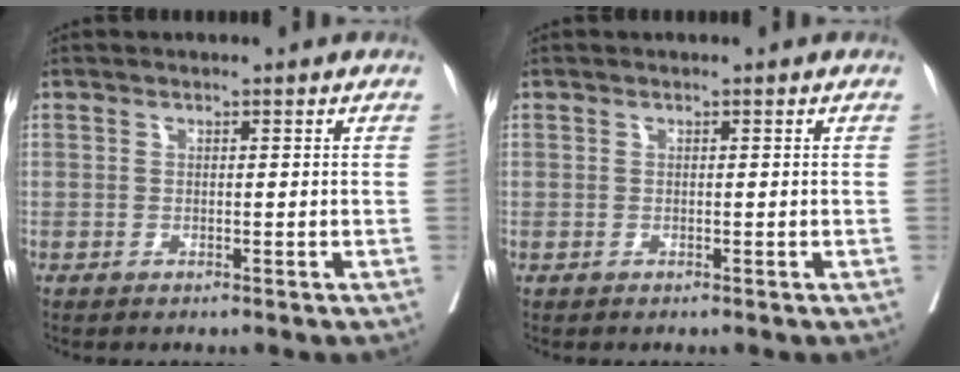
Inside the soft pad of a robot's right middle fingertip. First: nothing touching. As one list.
[{"total": 0.0}]